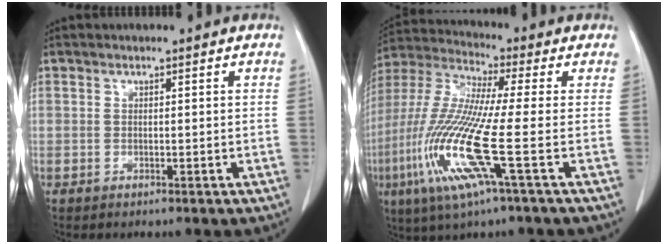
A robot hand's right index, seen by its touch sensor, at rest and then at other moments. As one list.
[{"total": 15.5, "force": [-4.6, 0.3, 14.8], "torque": [-0.323, -0.022, -0.099]}]